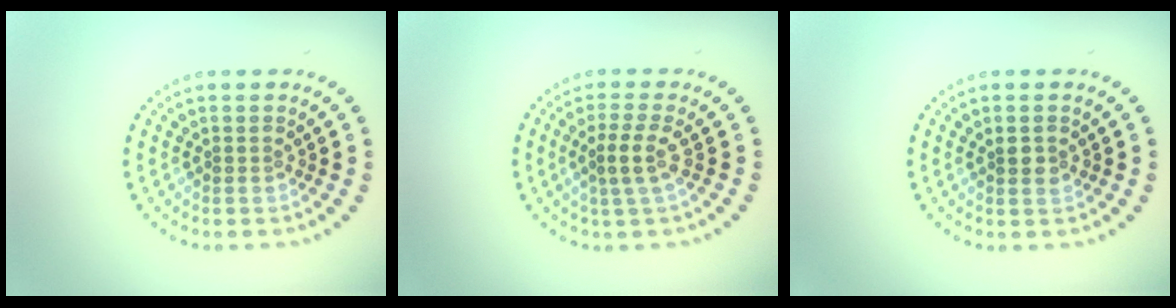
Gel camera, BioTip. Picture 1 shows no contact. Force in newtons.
{"total": 2.3, "press": 1.8, "slide": 1.3}
{"total": 1.4, "press": 1.3, "slide": 0.4}